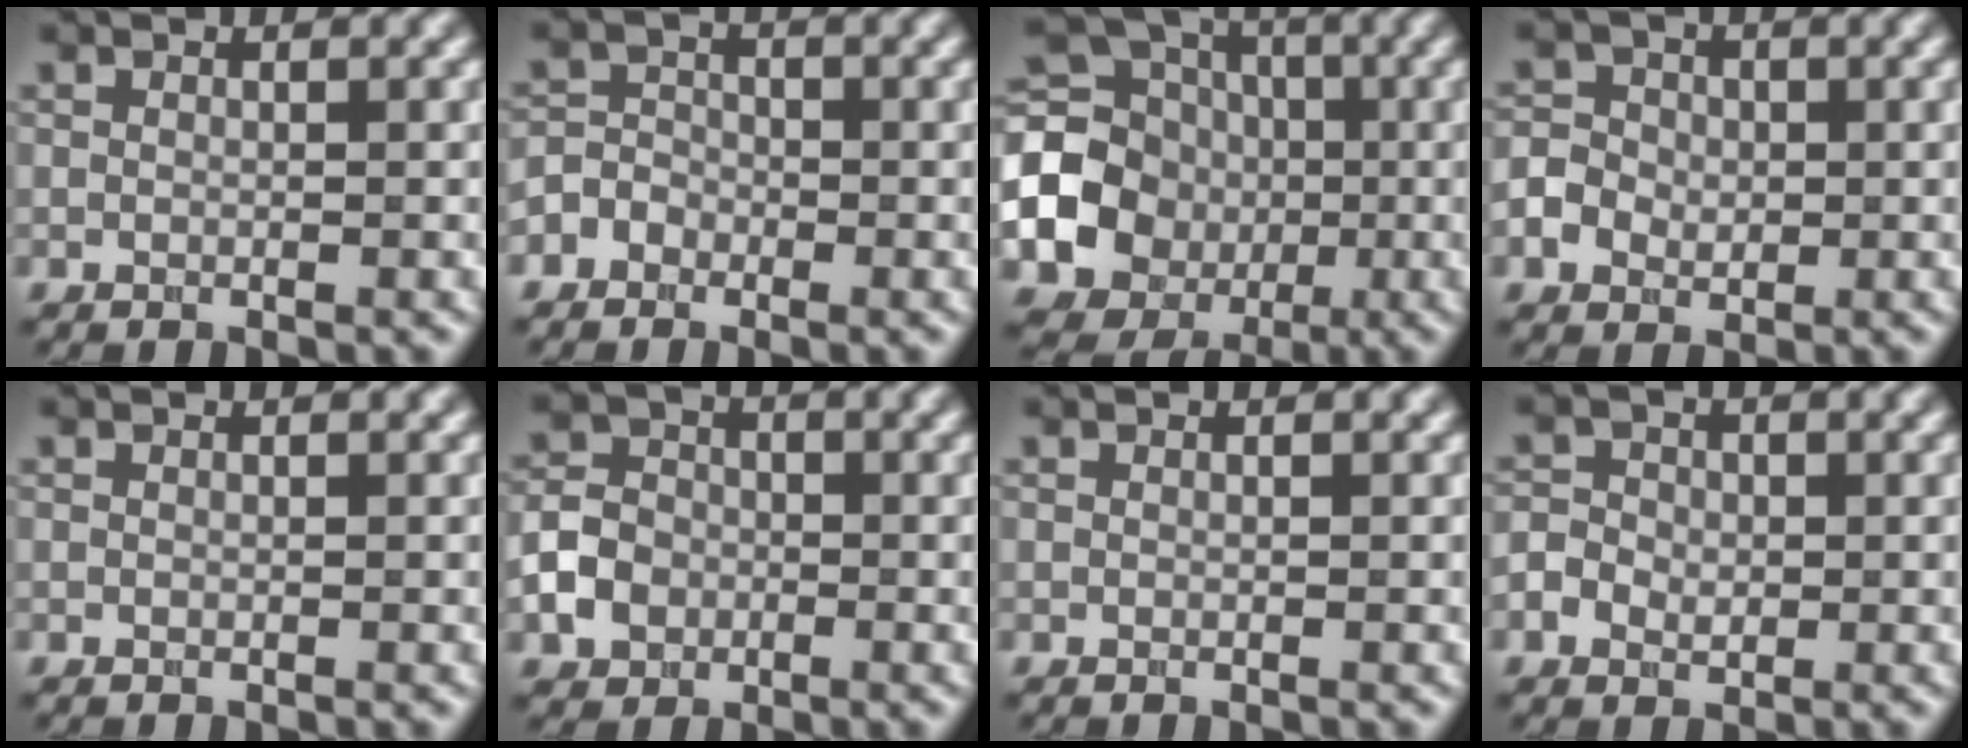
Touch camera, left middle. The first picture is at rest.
{"total": 2.1, "force": [-1.1, 1.7, 0.5], "torque": [0.007, 0.007, -0.029]}
{"total": 18.4, "force": [-2.7, 17.1, 6.3], "torque": [-0.161, -0.006, -0.082]}
{"total": 3.2, "force": [-0.4, 2.9, 1.4], "torque": [-0.017, 0.005, -0.017]}
{"total": 0.0}
{"total": 3.5, "force": [-1.2, 2.9, 1.5], "torque": [-0.029, 0.005, -0.027]}
{"total": 0.0}
{"total": 2.7, "force": [-0.4, 2.3, 1.3], "torque": [-0.014, 0.004, -0.014]}